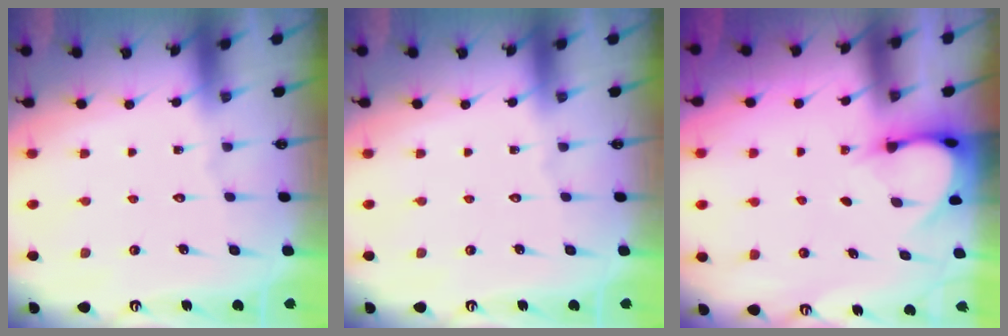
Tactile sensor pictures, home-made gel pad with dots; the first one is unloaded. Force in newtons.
{"total": 0.0}
{"total": 3.8, "press": 3.8, "slide": 0.3}